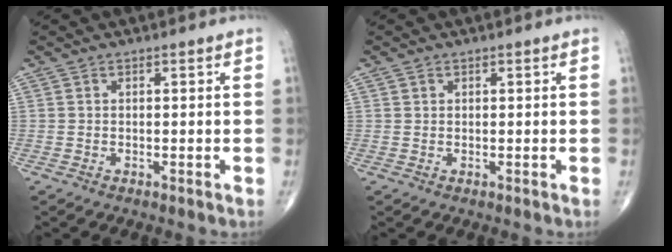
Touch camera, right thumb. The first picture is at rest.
{"total": 0.6, "force": [0.3, 0.5, 0.1], "torque": [0.004, -0.001, 0.005]}